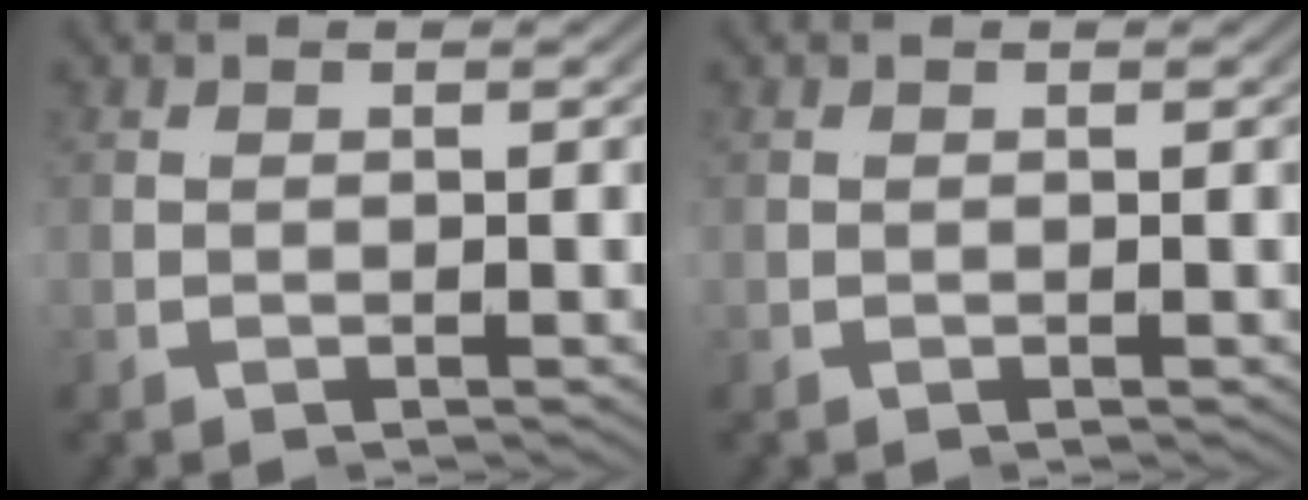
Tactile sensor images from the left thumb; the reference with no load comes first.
{"total": 0.0}